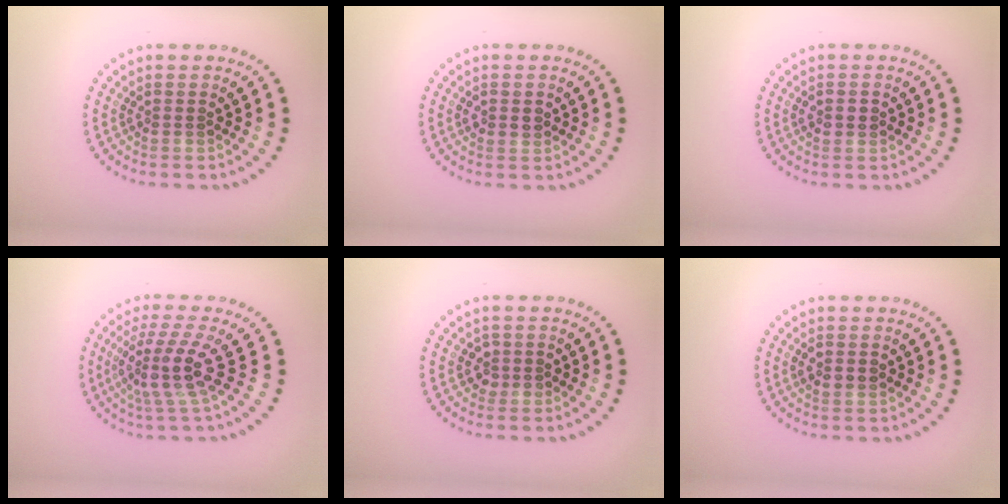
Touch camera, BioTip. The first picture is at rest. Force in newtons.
{"total": 1.4, "press": 1.3, "slide": 0.4}
{"total": 1.7, "press": 1.7, "slide": 0.1}
{"total": 4.1, "press": 3.1, "slide": 2.7}
{"total": 1.2, "press": 1.1, "slide": 0.4}
{"total": 1.5, "press": 1.5, "slide": 0.3}